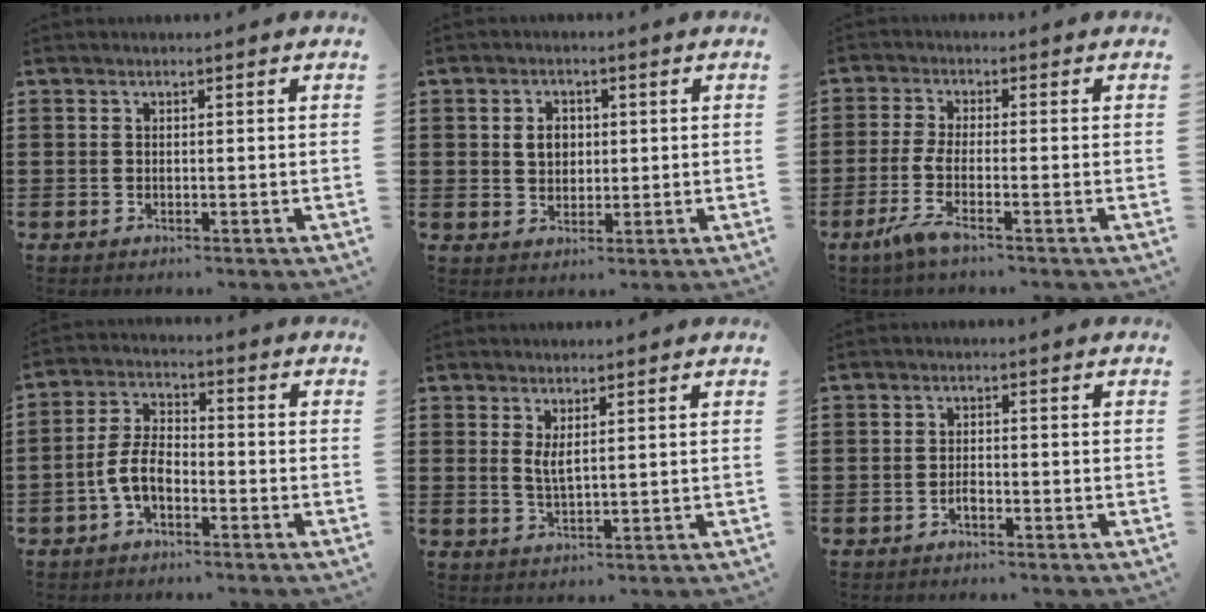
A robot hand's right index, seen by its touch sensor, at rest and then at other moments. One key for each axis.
{"total": 3.4, "fx": 0.6, "fy": 2.7, "fz": 2.0, "tx": -0.047, "ty": 0.012, "tz": 0.008}
{"total": 4.3, "fx": -2.2, "fy": 0.7, "fz": 3.6, "tx": -0.091, "ty": -0.012, "tz": -0.050}
{"total": 6.0, "fx": -2.5, "fy": 3.1, "fz": 4.6, "tx": -0.114, "ty": 0.002, "tz": -0.055}
{"total": 2.6, "fx": 1.3, "fy": 0.7, "fz": 2.1, "tx": -0.044, "ty": 0.002, "tz": 0.024}
{"total": 1.4, "fx": -0.9, "fy": 0.7, "fz": 0.8, "tx": -0.019, "ty": -0.002, "tz": -0.016}